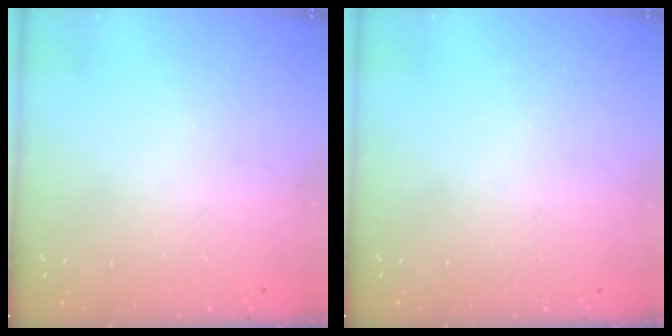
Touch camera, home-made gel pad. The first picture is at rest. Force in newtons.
{"total": 0.0}